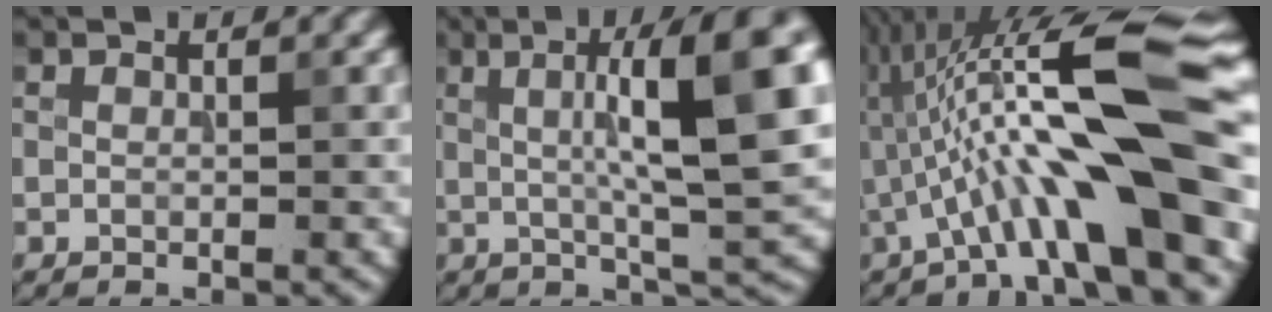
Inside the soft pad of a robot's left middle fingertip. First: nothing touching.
{"total": 12.5, "force": [2.7, 2.7, 11.9], "torque": [-0.157, 0.014, 0.039]}
{"total": 14.2, "force": [-1.1, 2.4, 14.0], "torque": [-0.226, 0.039, -0.014]}